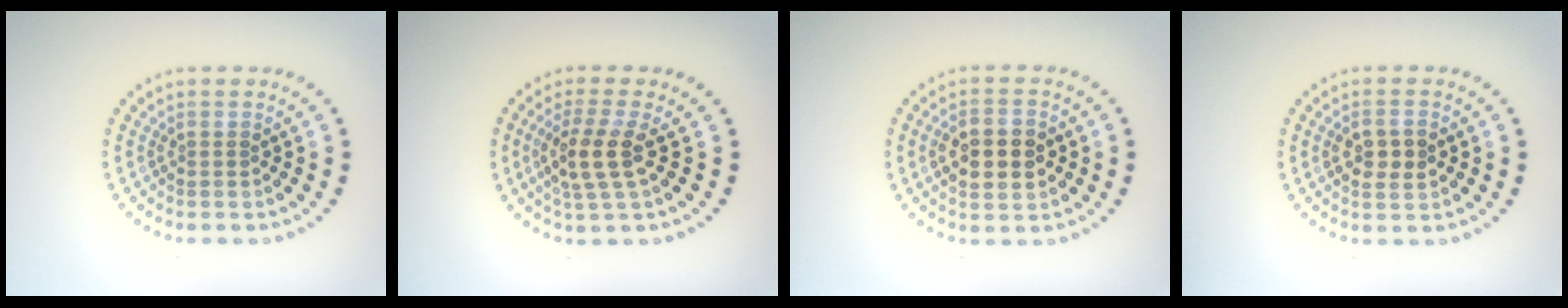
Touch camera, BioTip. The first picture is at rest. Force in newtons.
{"total": 3.5, "press": 3.0, "slide": 1.7}
{"total": 4.6, "press": 4.6, "slide": 0.3}
{"total": 2.7, "press": 2.7, "slide": 0.3}